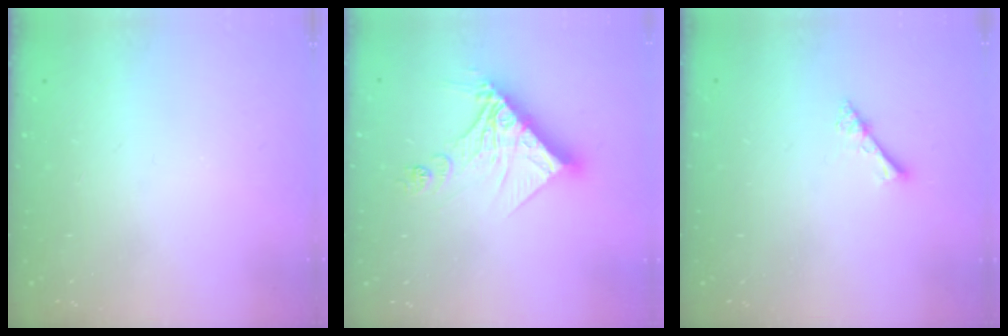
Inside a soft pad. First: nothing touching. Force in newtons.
{"total": 14.3, "press": 14.2, "slide": 1.4}
{"total": 2.7, "press": 2.7, "slide": 0.2}